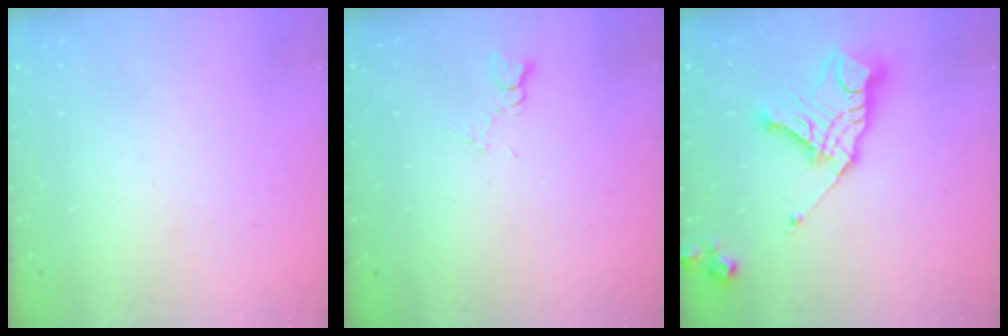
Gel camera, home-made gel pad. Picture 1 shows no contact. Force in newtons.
{"total": 2.6, "press": 2.6, "slide": 0.4}
{"total": 16.6, "press": 16.5, "slide": 1.6}